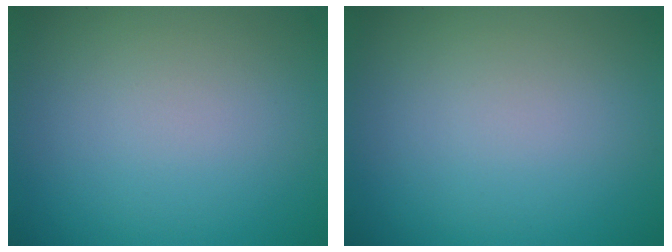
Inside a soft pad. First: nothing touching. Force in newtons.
{"total": 0.0}